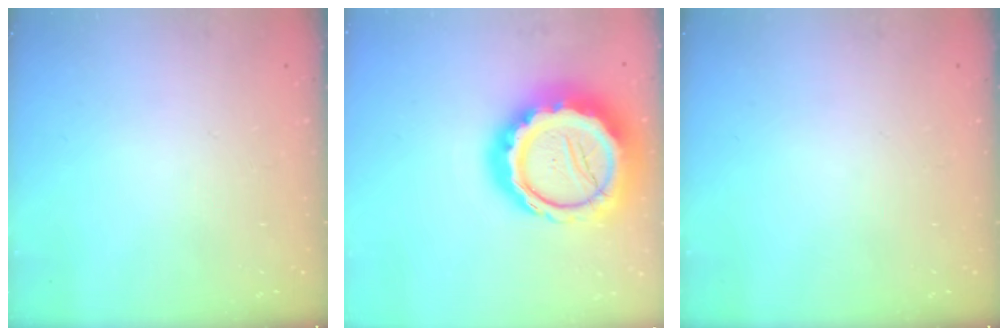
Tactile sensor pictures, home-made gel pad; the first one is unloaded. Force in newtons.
{"total": 27.7, "press": 27.3, "slide": 4.7}
{"total": 0.0}